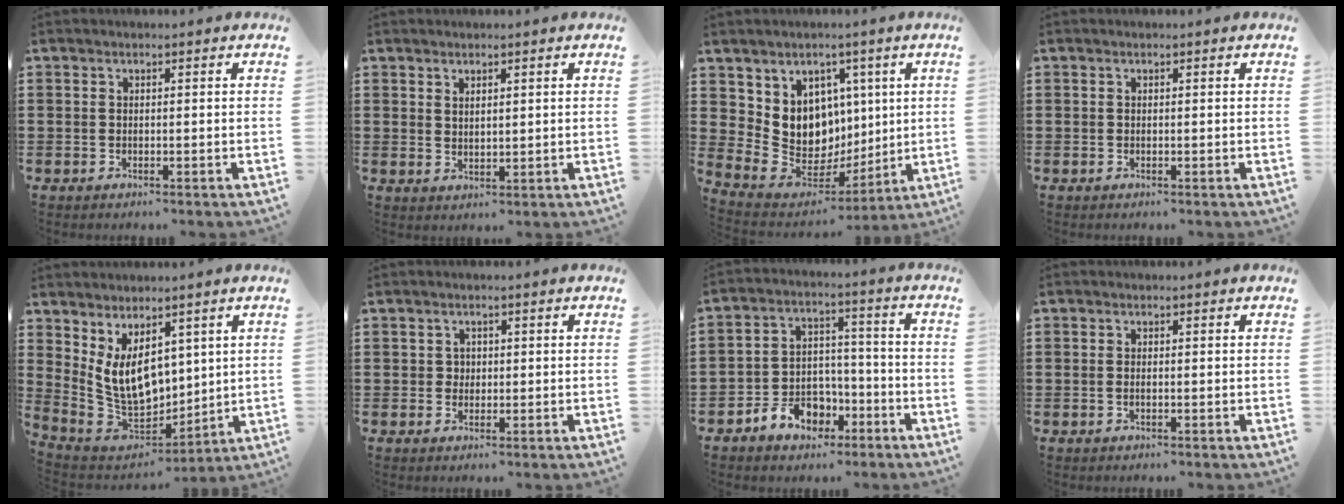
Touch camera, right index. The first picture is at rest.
{"total": 1.4, "force": [1.2, 0.4, 0.5], "torque": [-0.010, 0.001, 0.022]}
{"total": 10.1, "force": [2.2, 9.4, 3.0], "torque": [-0.100, -0.042, 0.049]}
{"total": 0.0}
{"total": 10.3, "force": [3.0, 6.9, 7.0], "torque": [-0.171, -0.021, 0.060]}
{"total": 1.4, "force": [0.2, 1.3, 0.4], "torque": [-0.012, 0.007, 0.004]}
{"total": 6.1, "force": [-3.7, 4.5, 1.6], "torque": [-0.037, 0.026, -0.068]}
{"total": 0.6, "force": [-0.3, -0.1, 0.4], "torque": [-0.009, -0.004, -0.005]}